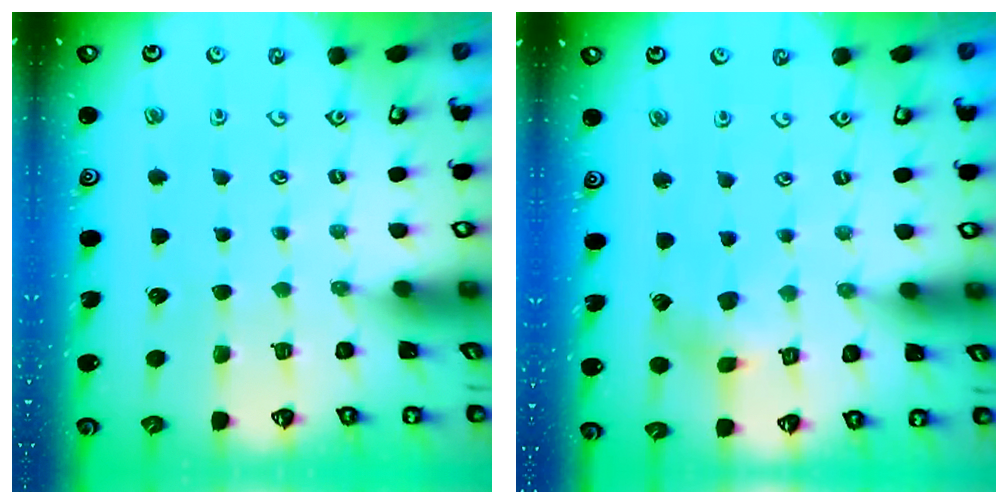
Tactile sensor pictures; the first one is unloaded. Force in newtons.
{"total": 4.0, "press": 3.9, "slide": 0.5}